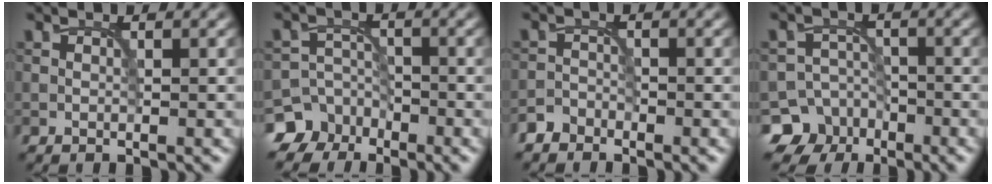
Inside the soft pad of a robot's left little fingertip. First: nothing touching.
{"total": 6.7, "force": [-4.7, 4.7, 0.7], "torque": [0.006, -0.010, -0.094]}
{"total": 1.6, "force": [-1.5, 0.7, 0.0], "torque": [0.001, 0.005, -0.033]}
{"total": 7.3, "force": [-4.7, 5.5, 0.8], "torque": [0.007, -0.013, -0.088]}